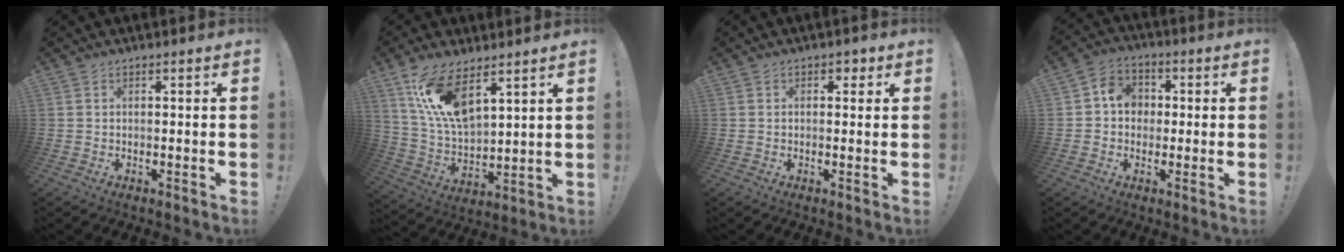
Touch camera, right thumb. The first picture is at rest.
{"total": 14.6, "force": [9.4, 5.7, 9.6], "torque": [-0.201, -0.056, 0.172]}
{"total": 2.1, "force": [0.6, 1.6, 1.2], "torque": [-0.003, -0.001, 0.006]}
{"total": 7.9, "force": [0.5, 7.0, 3.6], "torque": [-0.051, 0.010, 0.013]}